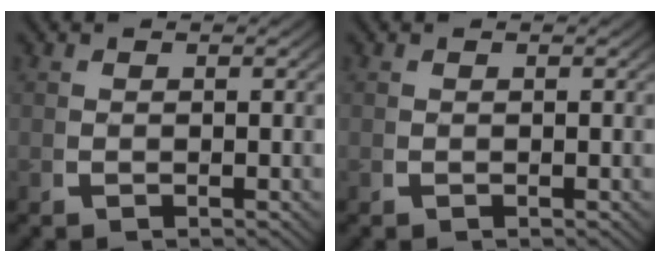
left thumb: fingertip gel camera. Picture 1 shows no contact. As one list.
[{"total": 0.0}]